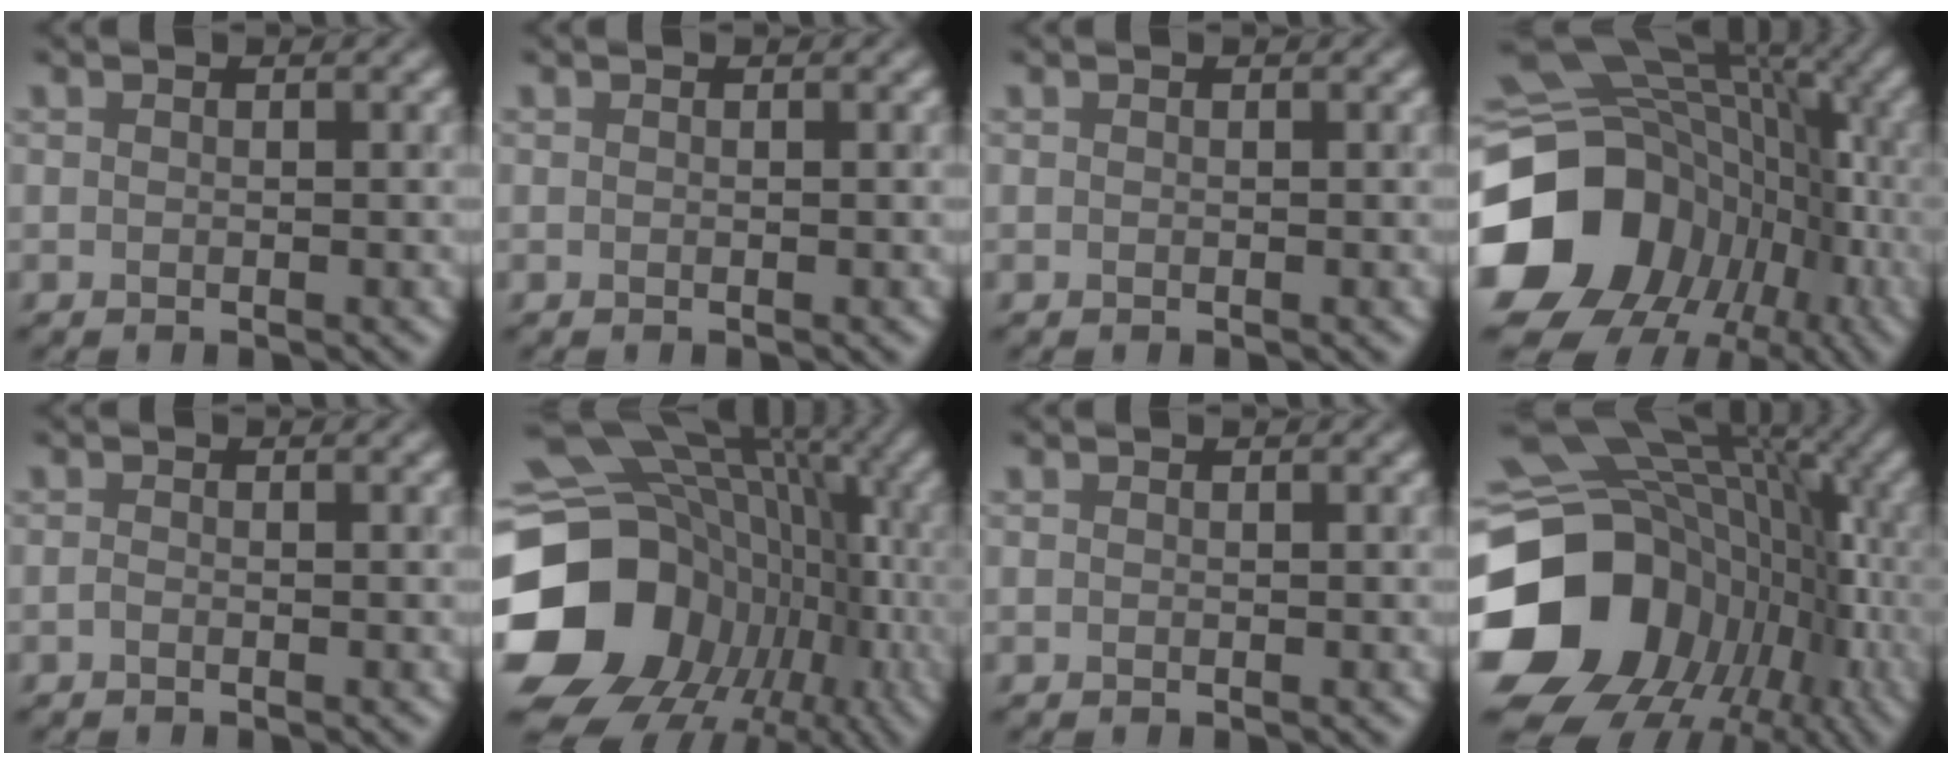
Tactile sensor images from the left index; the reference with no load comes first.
{"total": 0.0}
{"total": 0.0}
{"total": 18.9, "force": [-5.6, 16.0, 8.2], "torque": [-0.191, -0.012, -0.092]}
{"total": 0.0}
{"total": 19.2, "force": [-3.8, 16.2, 9.5], "torque": [-0.188, 0.004, -0.057]}
{"total": 0.0}
{"total": 18.7, "force": [-4.4, 15.5, 9.6], "torque": [-0.194, -0.007, -0.063]}